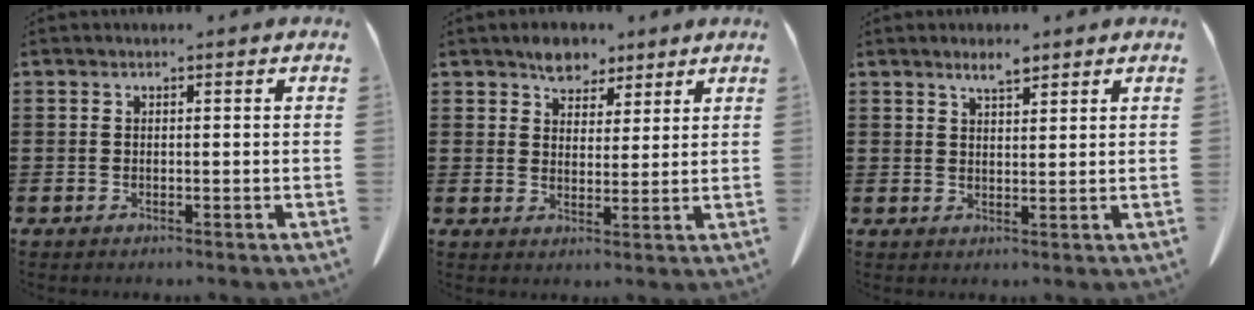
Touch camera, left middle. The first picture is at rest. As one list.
[{"total": 5.1, "force": [4.2, 2.7, 1.1], "torque": [-0.029, -0.002, 0.079]}, {"total": 3.0, "force": [2.5, 0.6, 1.7], "torque": [-0.036, 0.002, 0.045]}]